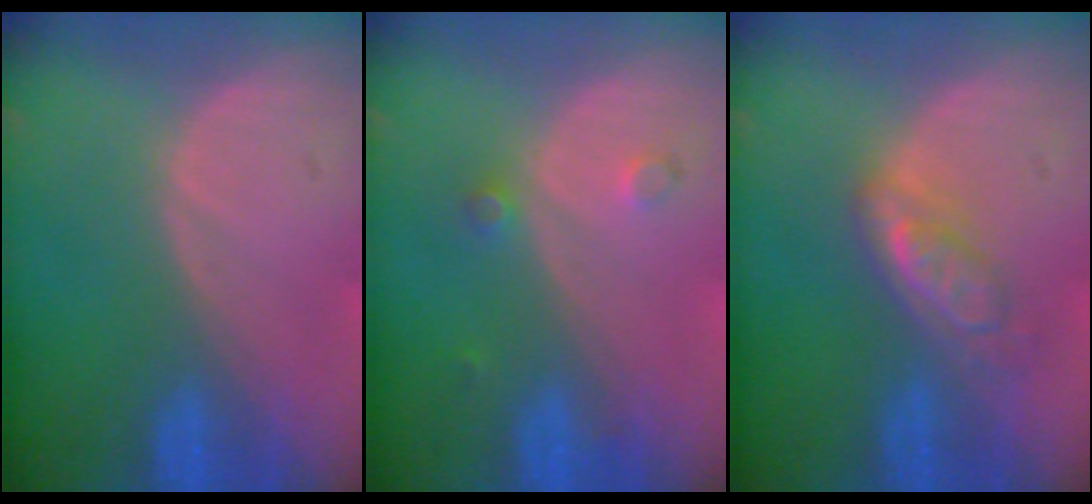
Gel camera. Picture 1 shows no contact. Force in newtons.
{"total": 2.1, "press": 1.8, "slide": 1.1}
{"total": 5.3, "press": 4.6, "slide": 2.7}